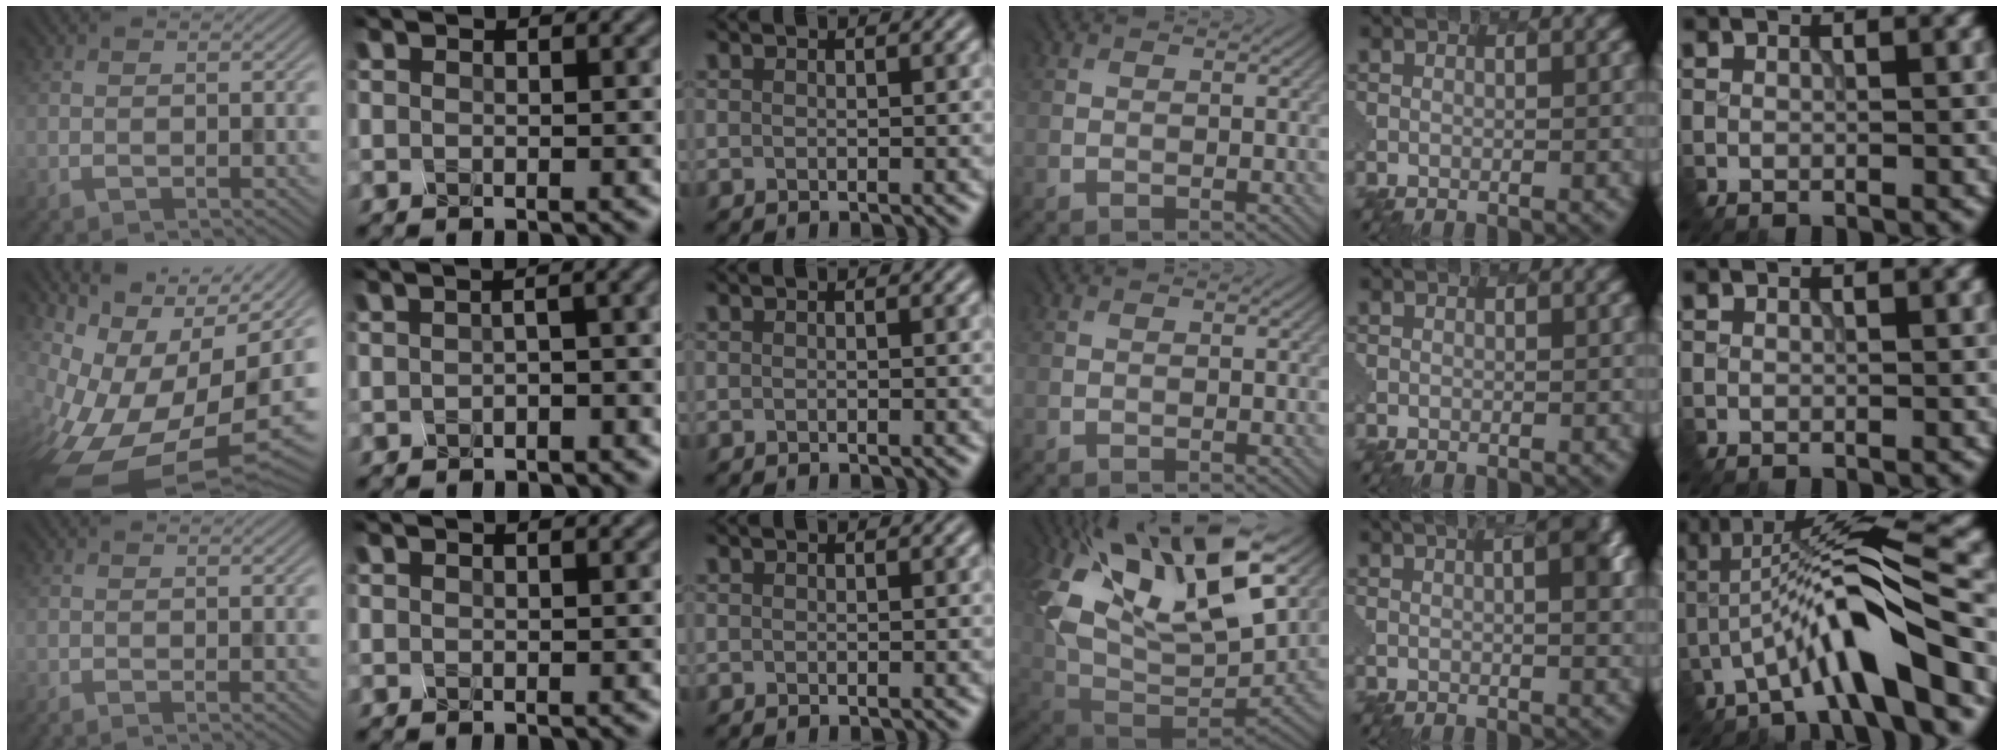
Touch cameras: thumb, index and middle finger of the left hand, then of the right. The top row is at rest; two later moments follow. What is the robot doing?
{"motion": "disassemble", "object": "hinged tin"}